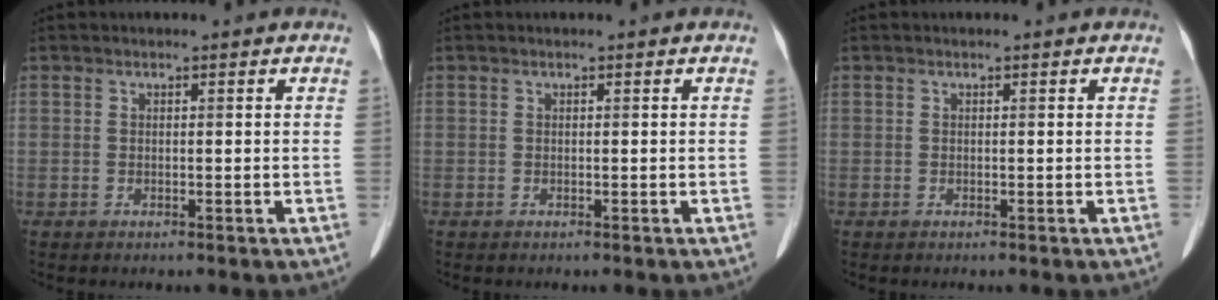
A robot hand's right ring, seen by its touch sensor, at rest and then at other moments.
{"total": 0.0}
{"total": 0.0}